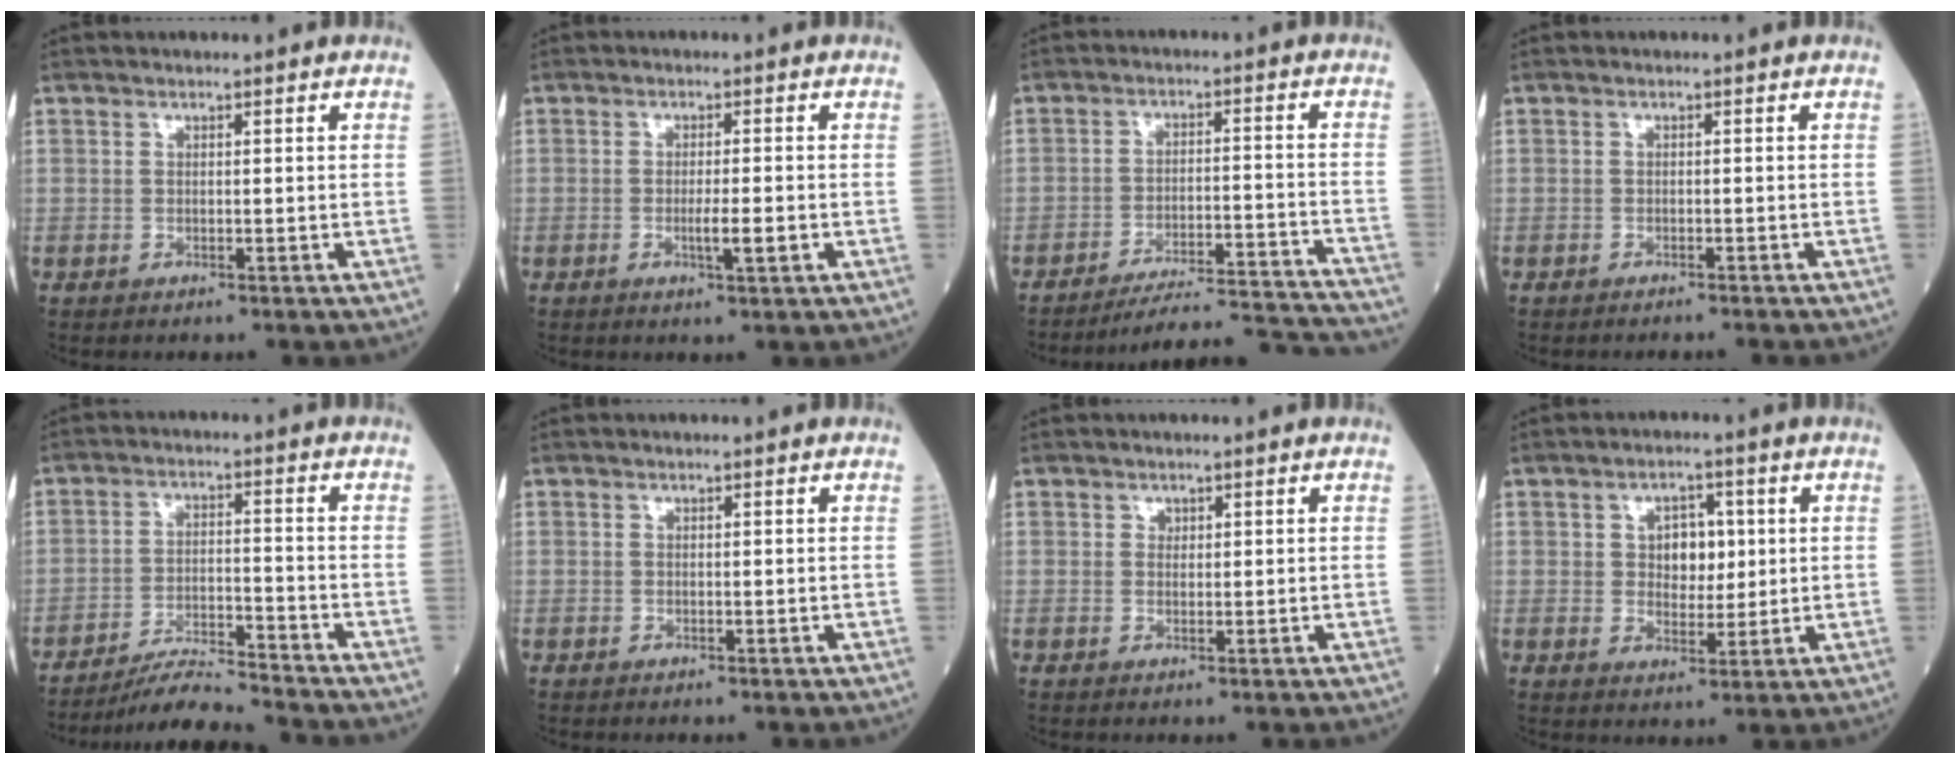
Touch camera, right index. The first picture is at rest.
{"total": 3.2, "force": [-0.9, 0.1, 3.1], "torque": [-0.054, -0.004, -0.014]}
{"total": 17.3, "force": [-17.0, -1.0, 3.2], "torque": [-0.025, 0.000, -0.232]}
{"total": 2.2, "force": [-2.2, -0.2, 0.4], "torque": [-0.003, -0.003, -0.028]}
{"total": 8.2, "force": [-7.9, -1.3, 1.6], "torque": [-0.024, -0.011, -0.145]}
{"total": 0.0}
{"total": 0.7, "force": [0.4, 0.6, 0.2], "torque": [0.004, -0.002, 0.005]}
{"total": 5.0, "force": [1.0, 3.2, 3.7], "torque": [-0.051, 0.008, 0.020]}